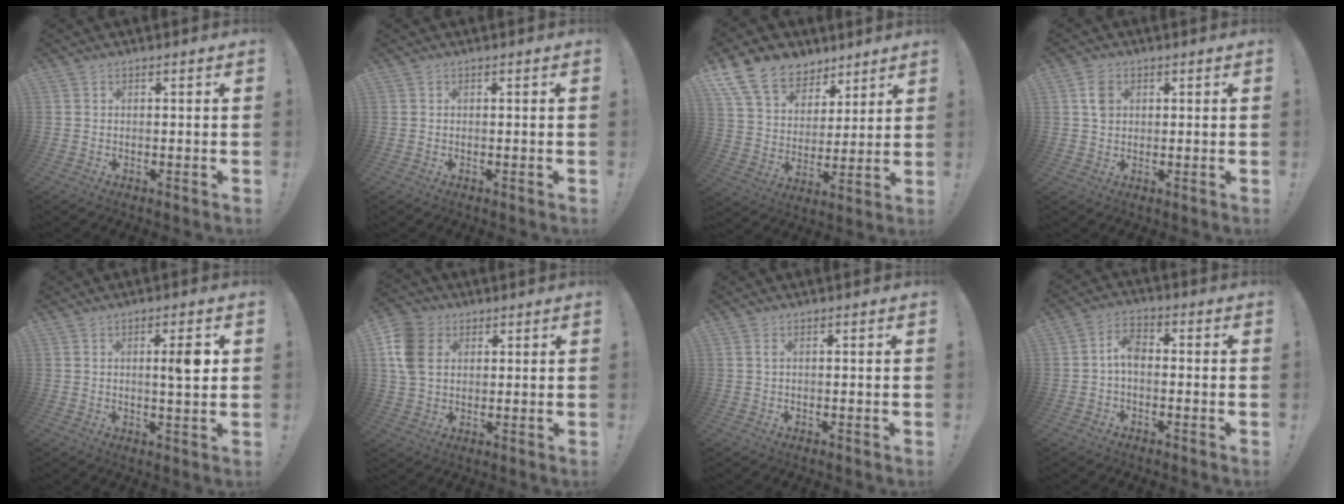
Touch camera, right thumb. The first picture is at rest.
{"total": 0.0}
{"total": 14.7, "force": [10.1, 9.4, 4.9], "torque": [-0.099, -0.065, 0.196]}
{"total": 4.5, "force": [1.2, 3.3, 2.8], "torque": [-0.035, -0.001, 0.021]}
{"total": 5.7, "force": [1.2, 0.8, 5.6], "torque": [-0.084, -0.008, 0.011]}
{"total": 12.1, "force": [3.3, 9.2, 7.1], "torque": [-0.158, -0.005, 0.062]}
{"total": 0.9, "force": [0.2, 0.1, 0.9], "torque": [-0.026, 0.005, 0.005]}
{"total": 5.7, "force": [-0.7, 3.1, 4.7], "torque": [-0.083, 0.006, -0.013]}